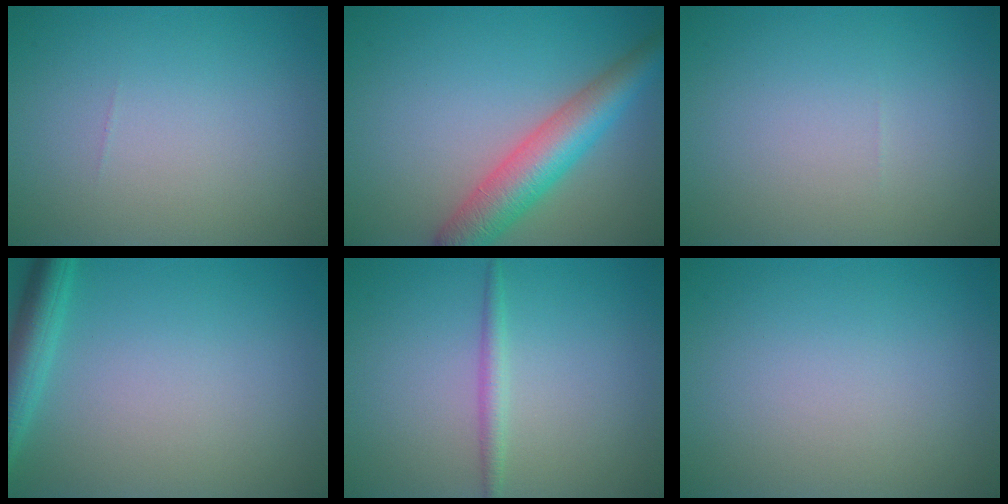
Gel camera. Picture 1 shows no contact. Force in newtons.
{"total": 6.1, "press": 6.1, "slide": 0.2}
{"total": 0.0}
{"total": 3.5, "press": 3.5, "slide": 0.2}
{"total": 1.5, "press": 1.5, "slide": 0.1}
{"total": 0.0}